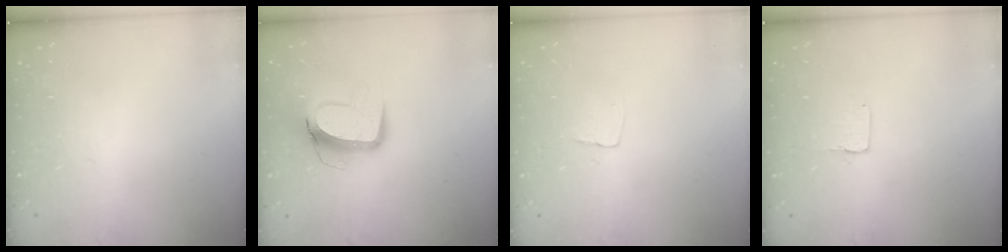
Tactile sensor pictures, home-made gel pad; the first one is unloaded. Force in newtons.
{"total": 10.9, "press": 10.8, "slide": 1.2}
{"total": 3.4, "press": 3.4, "slide": 0.2}
{"total": 2.0, "press": 2.0, "slide": 0.1}